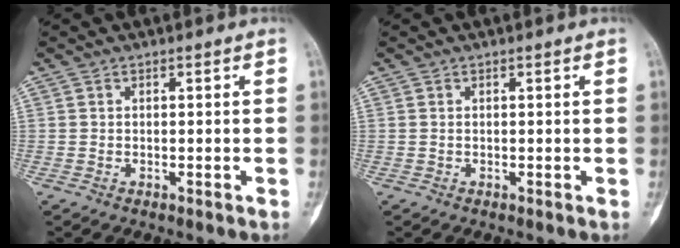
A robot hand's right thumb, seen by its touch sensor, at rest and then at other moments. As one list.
[{"total": 0.0}]